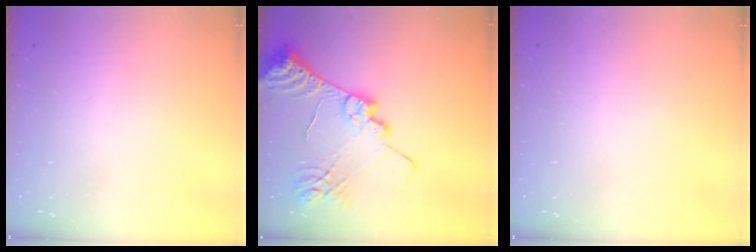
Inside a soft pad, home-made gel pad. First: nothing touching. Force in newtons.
{"total": 16.2, "press": 16.1, "slide": 1.7}
{"total": 0.0}